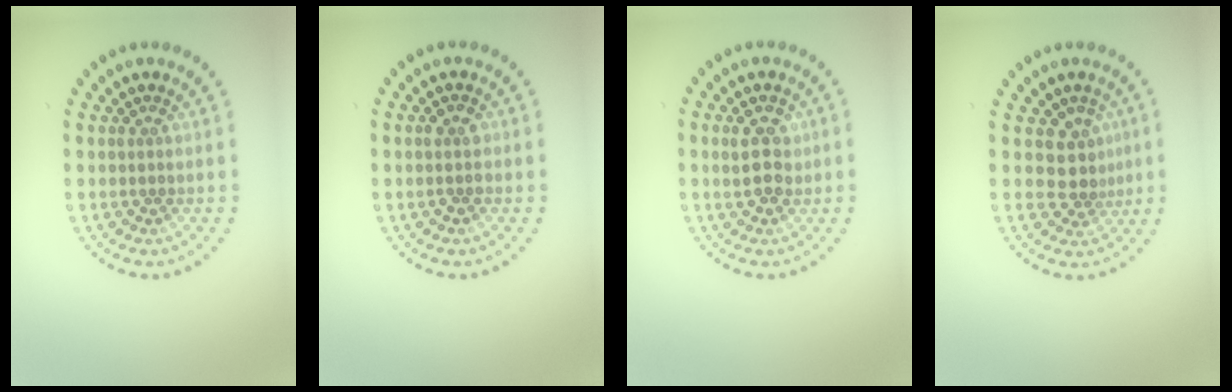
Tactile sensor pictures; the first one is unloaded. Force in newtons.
{"total": 1.4, "press": 1.4, "slide": 0.4}
{"total": 2.8, "press": 2.8, "slide": 0.4}
{"total": 2.7, "press": 2.1, "slide": 1.8}